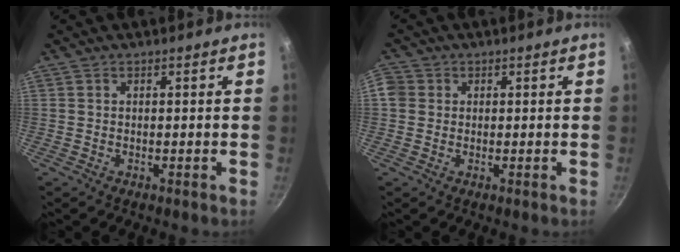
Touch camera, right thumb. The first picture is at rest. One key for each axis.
{"total": 3.1, "fx": 0.2, "fy": 2.9, "fz": 1.0, "tx": -0.007, "ty": 0.003, "tz": -0.005}